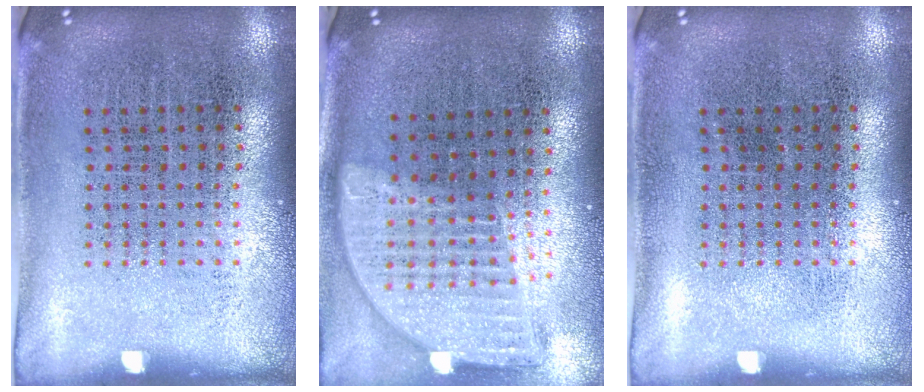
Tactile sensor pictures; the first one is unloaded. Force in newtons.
{"total": 1.9, "press": 1.5, "slide": 1.1}
{"total": 0.0}